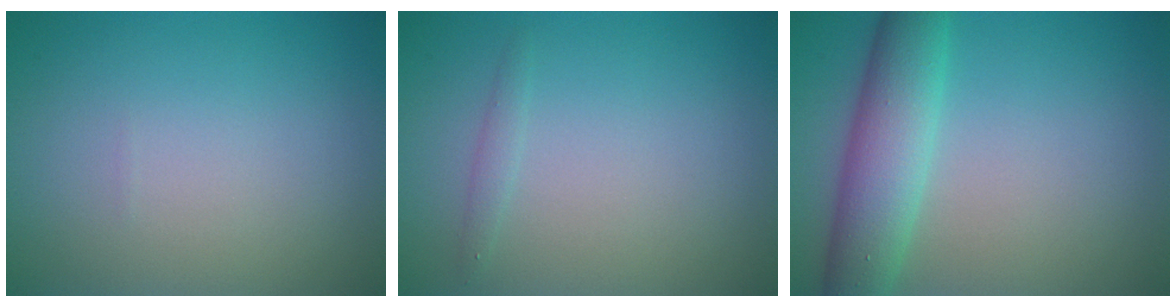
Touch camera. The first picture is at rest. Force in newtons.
{"total": 0.8, "press": 0.8, "slide": 0.1}
{"total": 5.8, "press": 5.8, "slide": 0.1}